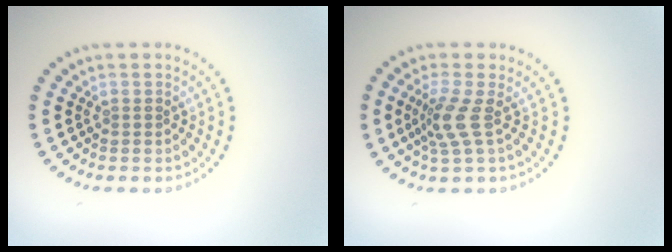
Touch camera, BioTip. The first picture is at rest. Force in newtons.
{"total": 2.6, "press": 1.9, "slide": 1.8}